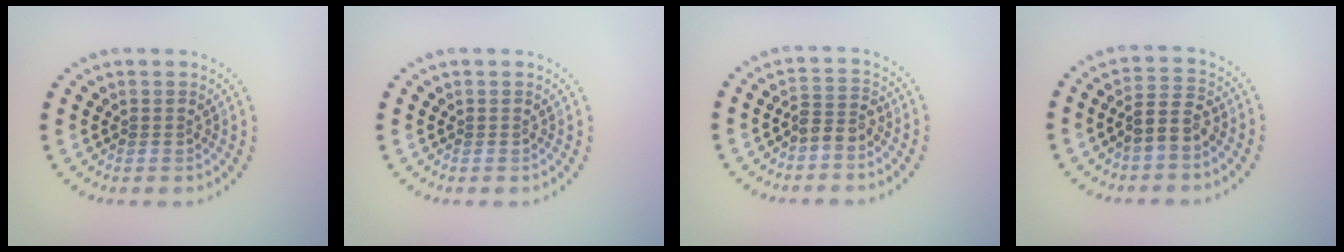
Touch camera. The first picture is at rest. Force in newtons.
{"total": 0.0}
{"total": 2.1, "press": 1.7, "slide": 1.2}
{"total": 2.7, "press": 2.5, "slide": 1.0}